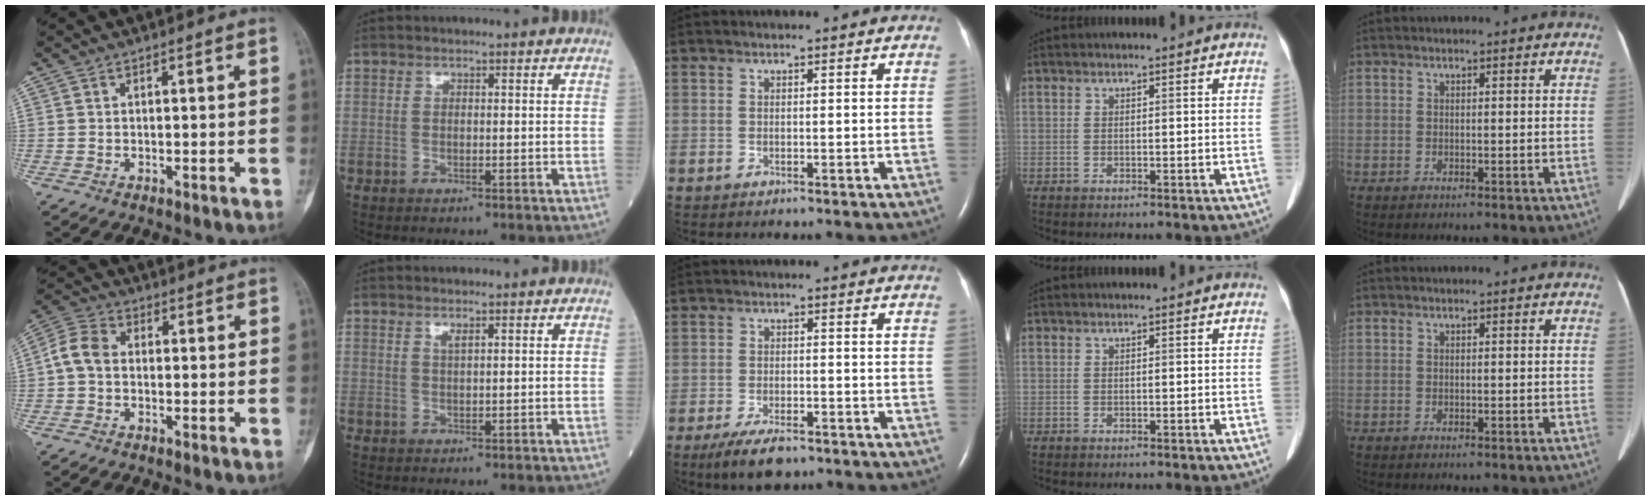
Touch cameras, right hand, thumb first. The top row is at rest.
{"thumb": {"total": 5.9, "force": [-0.4, 4.3, 4.0], "torque": [-0.074, 0.017, -0.021]}, "index": {"total": 1.0, "force": [0.6, 0.1, 0.7], "torque": [-0.017, -0.004, 0.012]}, "middle": {"total": 6.2, "force": [-4.5, 2.0, 3.8], "torque": [-0.073, -0.009, -0.075]}}